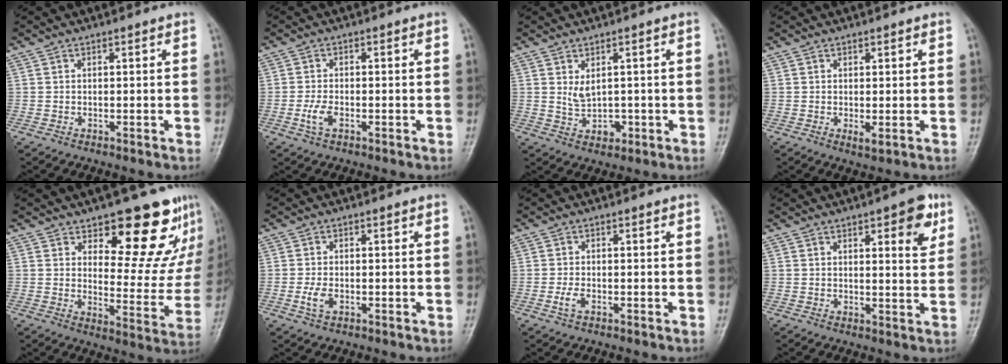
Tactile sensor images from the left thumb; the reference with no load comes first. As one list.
[{"total": 3.1, "force": [-1.2, 1.5, 2.4], "torque": [-0.054, 0.006, -0.025]}, {"total": 3.6, "force": [0.6, 2.5, 2.5], "torque": [-0.036, -0.009, 0.020]}, {"total": 1.4, "force": [0.0, 0.5, 1.3], "torque": [-0.023, -0.006, 0.001]}, {"total": 16.2, "force": [10.8, 6.9, 9.9], "torque": [-0.064, -0.083, 0.144]}, {"total": 2.8, "force": [-0.9, 1.5, 2.2], "torque": [-0.047, 0.002, -0.018]}, {"total": 2.1, "force": [-0.9, 1.0, 1.6], "torque": [-0.037, 0.004, -0.018]}, {"total": 6.9, "force": [3.4, 2.3, 5.5], "torque": [-0.054, -0.014, 0.038]}]